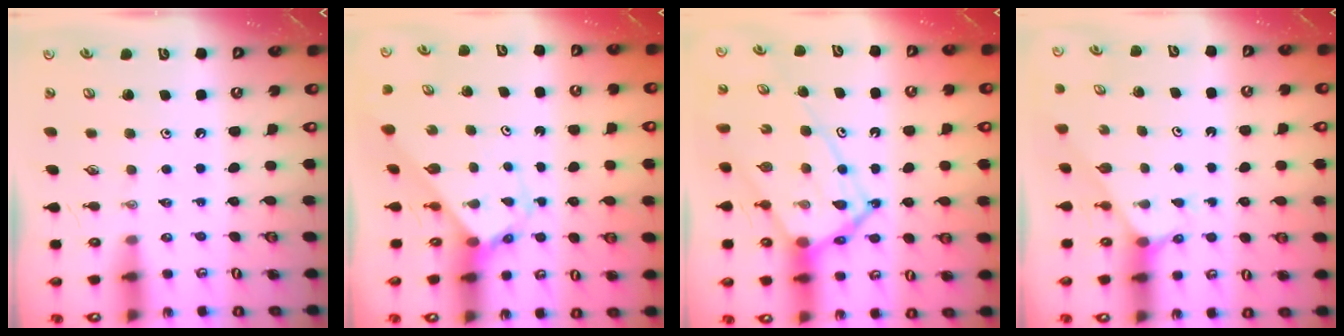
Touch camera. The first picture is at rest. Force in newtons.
{"total": 2.8, "press": 2.8, "slide": 0.1}
{"total": 16.2, "press": 16.1, "slide": 1.7}
{"total": 2.9, "press": 2.9, "slide": 0.4}